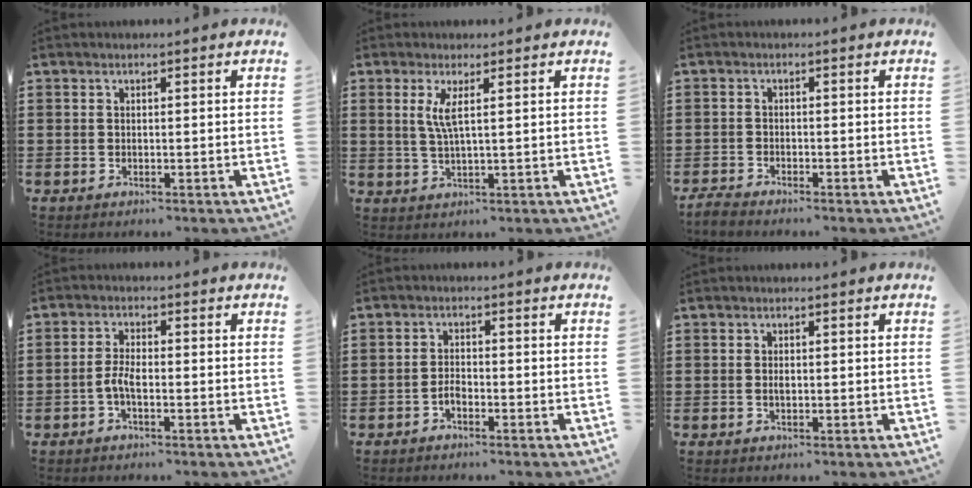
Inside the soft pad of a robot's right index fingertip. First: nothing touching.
{"total": 3.4, "force": [1.0, 0.0, 3.2], "torque": [-0.069, -0.003, 0.016]}
{"total": 1.8, "force": [-1.8, 0.1, 0.2], "torque": [-0.008, -0.002, -0.037]}
{"total": 3.1, "force": [-1.1, 0.9, 2.8], "torque": [-0.072, -0.004, -0.027]}
{"total": 1.9, "force": [-1.2, 0.9, 1.1], "torque": [-0.026, 0.003, -0.024]}
{"total": 1.1, "force": [-0.1, 0.5, 1.0], "torque": [-0.021, 0.001, -0.002]}